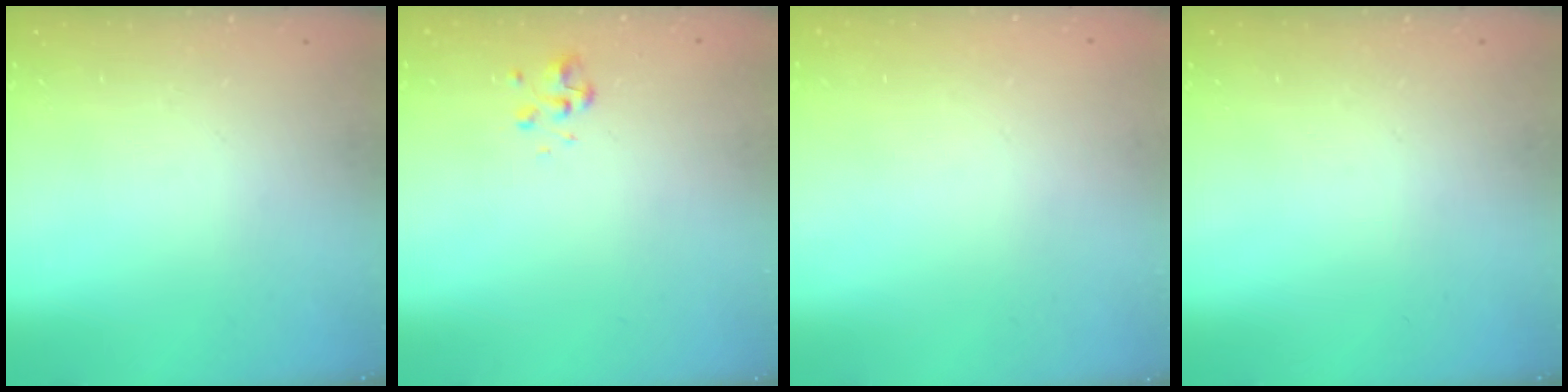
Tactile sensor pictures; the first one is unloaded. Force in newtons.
{"total": 2.9, "press": 2.8, "slide": 0.9}
{"total": 1.8, "press": 1.8, "slide": 0.2}
{"total": 0.0}